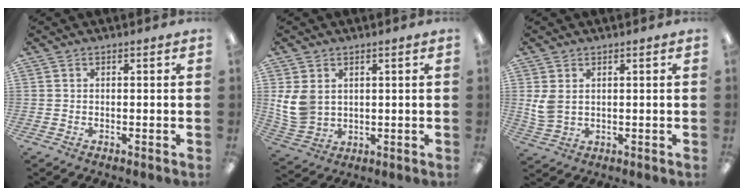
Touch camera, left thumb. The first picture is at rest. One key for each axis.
{"total": 7.7, "fx": 2.4, "fy": 6.0, "fz": 4.1, "tx": -0.096, "ty": 0.000, "tz": 0.049}
{"total": 4.5, "fx": 1.7, "fy": 3.1, "fz": 2.9, "tx": -0.071, "ty": -0.003, "tz": 0.031}